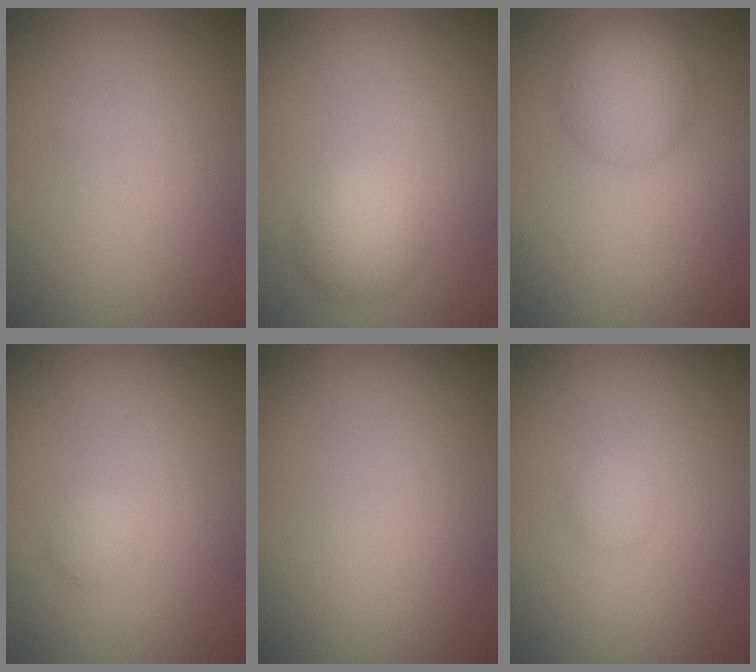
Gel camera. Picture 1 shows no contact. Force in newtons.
{"total": 2.6, "press": 2.6, "slide": 0.1}
{"total": 4.0, "press": 4.0, "slide": 0.1}
{"total": 0.8, "press": 0.8, "slide": 0.1}
{"total": 0.0}
{"total": 0.8, "press": 0.8, "slide": 0.1}